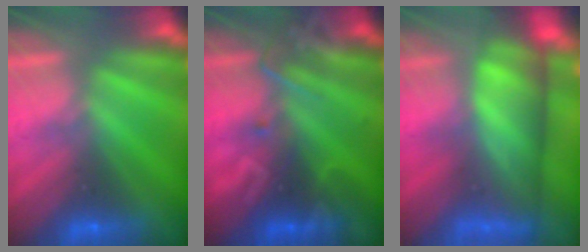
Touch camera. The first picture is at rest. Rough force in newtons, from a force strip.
{"total": 2.4}
{"total": 8.7}